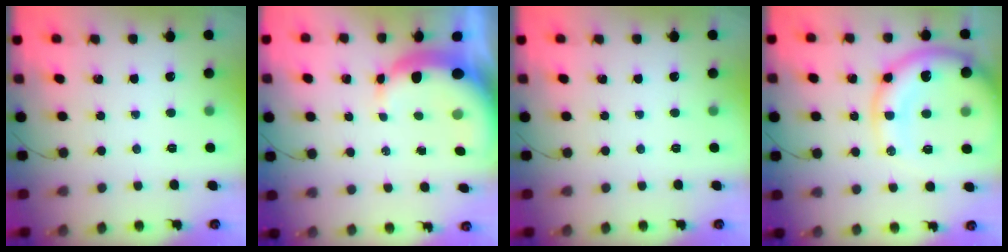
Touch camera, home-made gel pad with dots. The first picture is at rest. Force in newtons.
{"total": 8.5, "press": 8.4, "slide": 1.5}
{"total": 0.0}
{"total": 15.8, "press": 15.4, "slide": 3.6}